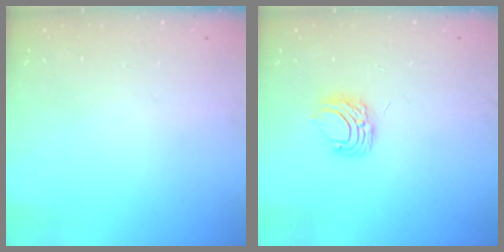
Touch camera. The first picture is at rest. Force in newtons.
{"total": 6.6, "press": 6.6, "slide": 0.5}